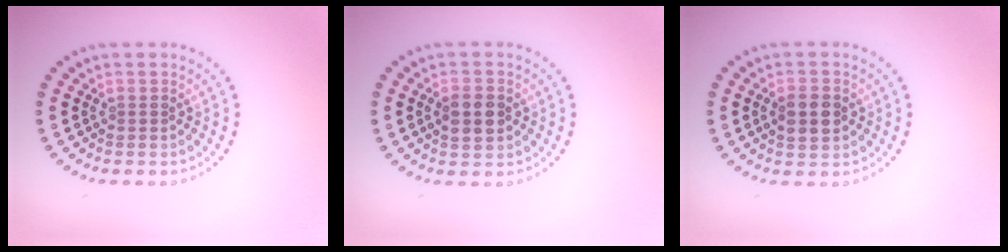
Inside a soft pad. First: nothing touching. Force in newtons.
{"total": 2.9, "press": 2.9, "slide": 0.1}
{"total": 2.9, "press": 2.9, "slide": 0.1}